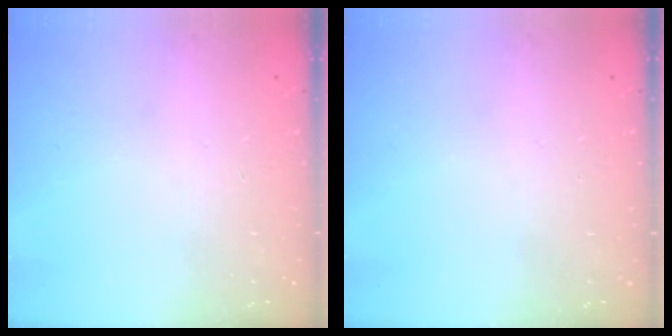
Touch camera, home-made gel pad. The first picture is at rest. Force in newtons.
{"total": 0.0}